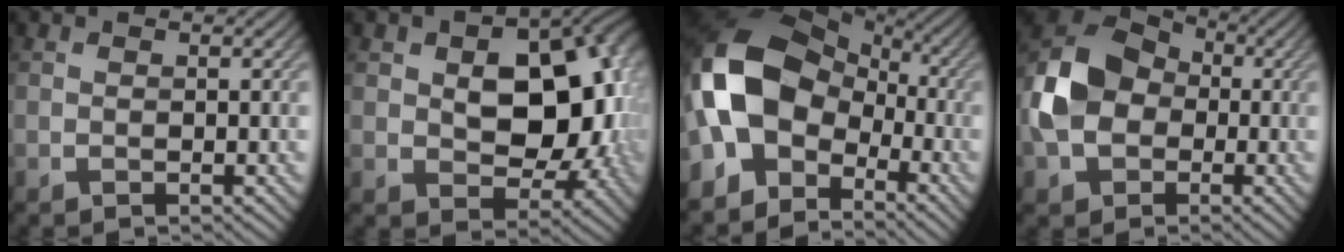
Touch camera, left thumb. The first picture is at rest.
{"total": 15.7, "force": [0.9, 10.3, 11.8], "torque": [-0.137, -0.003, 0.030]}
{"total": 14.3, "force": [-2.8, 10.0, 9.9], "torque": [-0.216, 0.010, -0.076]}
{"total": 11.2, "force": [-1.5, 8.5, 7.2], "torque": [-0.176, 0.005, -0.046]}